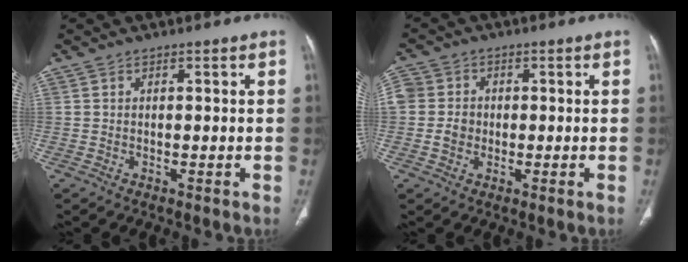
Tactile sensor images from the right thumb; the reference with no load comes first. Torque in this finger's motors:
{"motor_torque": [0.92, 0.74, 0.79, 0.00, 0.20]}